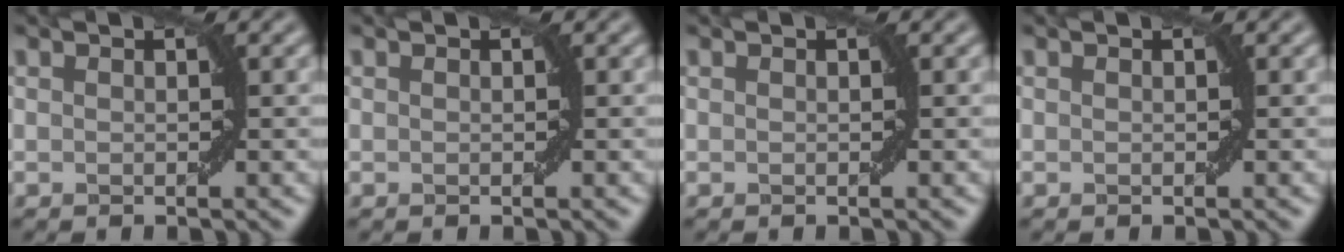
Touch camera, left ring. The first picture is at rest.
{"total": 0.0}
{"total": 0.0}
{"total": 0.0}